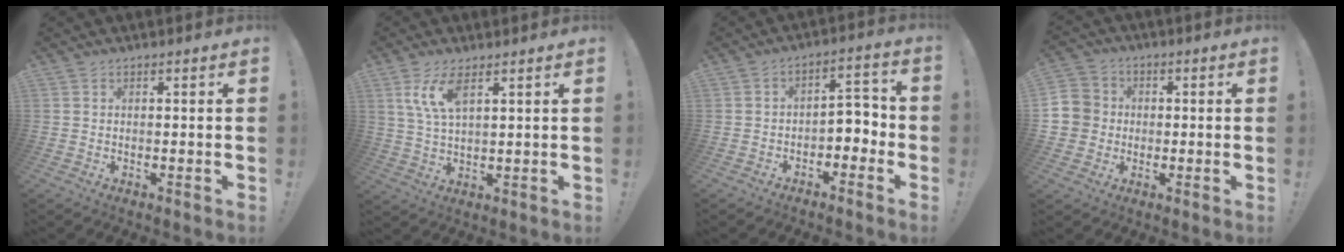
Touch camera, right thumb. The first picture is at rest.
{"total": 8.1, "force": [4.3, 2.8, 6.2], "torque": [-0.124, -0.009, 0.080]}
{"total": 5.0, "force": [-2.9, 3.2, 2.6], "torque": [-0.038, 0.017, -0.050]}
{"total": 6.9, "force": [-0.6, 6.7, 1.5], "torque": [-0.023, 0.014, -0.010]}